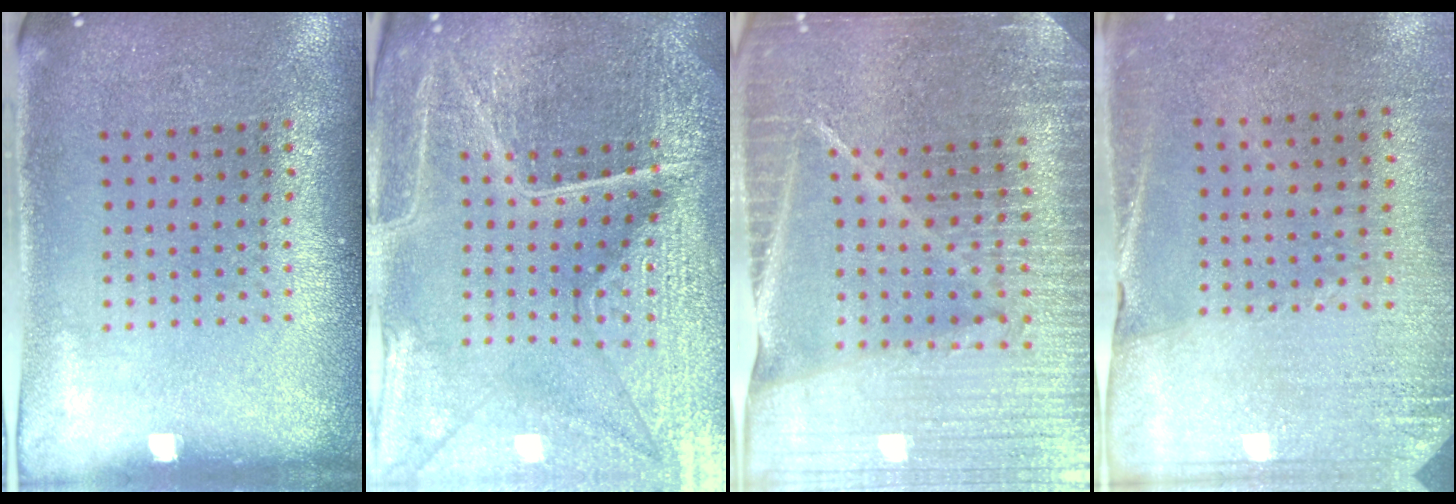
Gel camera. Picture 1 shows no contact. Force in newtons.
{"total": 6.1, "press": 5.4, "slide": 2.7}
{"total": 6.1, "press": 5.3, "slide": 2.9}
{"total": 2.7, "press": 2.6, "slide": 0.9}